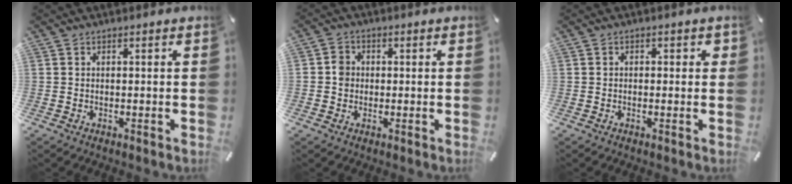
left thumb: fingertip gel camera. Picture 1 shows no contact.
{"total": 3.3, "force": [-0.3, 3.1, 1.1], "torque": [-0.013, 0.004, -0.009]}
{"total": 1.2, "force": [-0.4, 1.0, 0.6], "torque": [-0.010, 0.007, -0.010]}